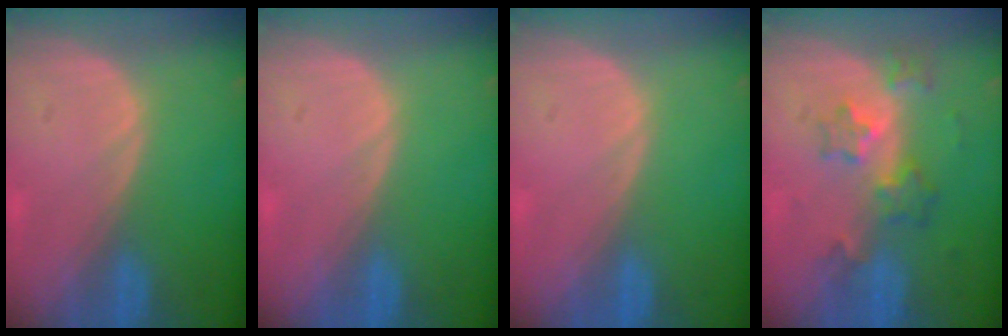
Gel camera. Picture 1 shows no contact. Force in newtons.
{"total": 0.0}
{"total": 0.0}
{"total": 6.0, "press": 5.5, "slide": 2.5}